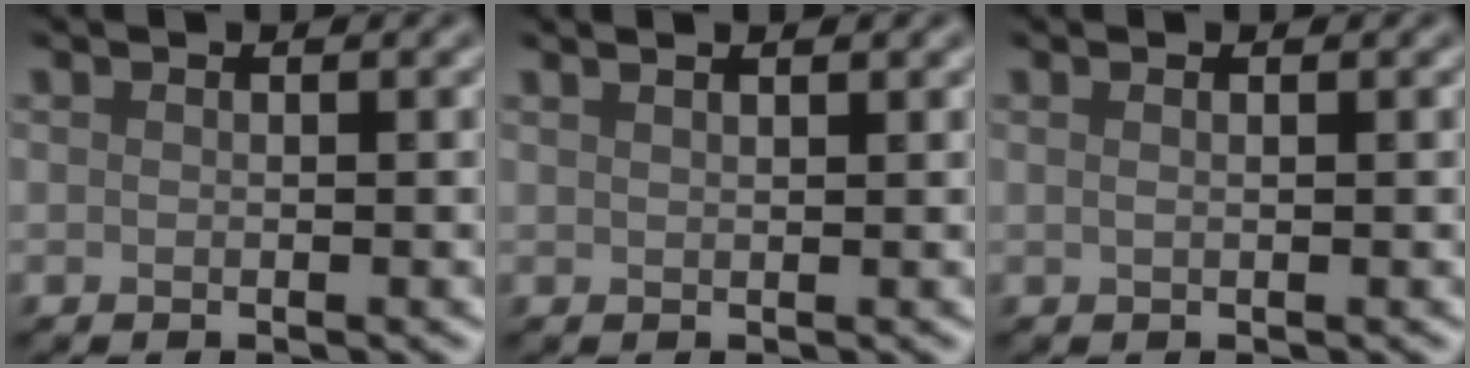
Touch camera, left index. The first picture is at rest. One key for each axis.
{"total": 2.8, "fx": 1.9, "fy": 1.2, "fz": 1.6, "tx": -0.007, "ty": 0.014, "tz": -0.005}
{"total": 1.3, "fx": 0.7, "fy": 0.6, "fz": 0.9, "tx": -0.004, "ty": -0.005, "tz": -0.003}